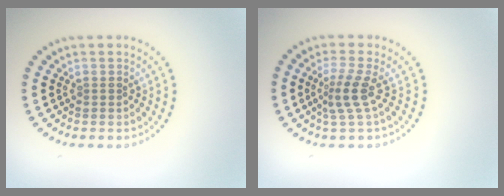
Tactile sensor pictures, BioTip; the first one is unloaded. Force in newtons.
{"total": 2.6, "press": 1.8, "slide": 1.8}